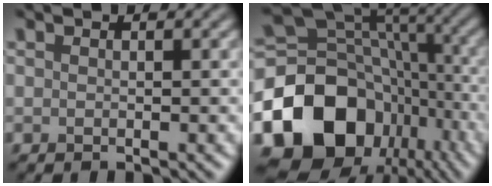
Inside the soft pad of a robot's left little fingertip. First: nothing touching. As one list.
[{"total": 16.6, "force": [-6.7, 12.7, 8.3], "torque": [-0.163, -0.006, -0.117]}]